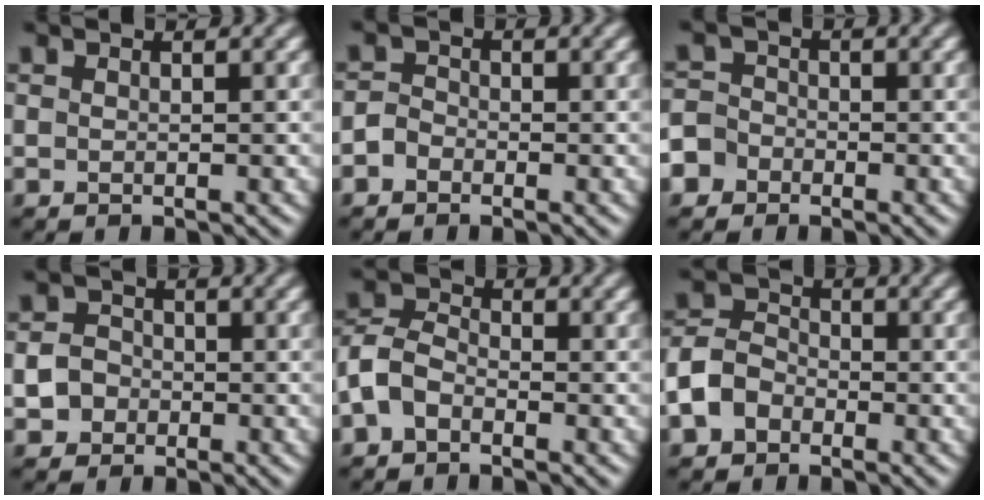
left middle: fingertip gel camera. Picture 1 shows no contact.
{"total": 1.6, "force": [-1.1, 1.2, 0.3], "torque": [0.005, 0.004, -0.030]}
{"total": 4.4, "force": [-2.5, 3.6, 0.6], "torque": [0.004, 0.003, -0.069]}
{"total": 3.0, "force": [-1.1, 2.7, 0.8], "torque": [0.009, 0.004, -0.027]}
{"total": 3.4, "force": [-1.7, 2.2, 2.0], "torque": [-0.046, 0.009, -0.046]}
{"total": 4.0, "force": [-2.0, 2.9, 1.8], "torque": [-0.040, 0.003, -0.048]}